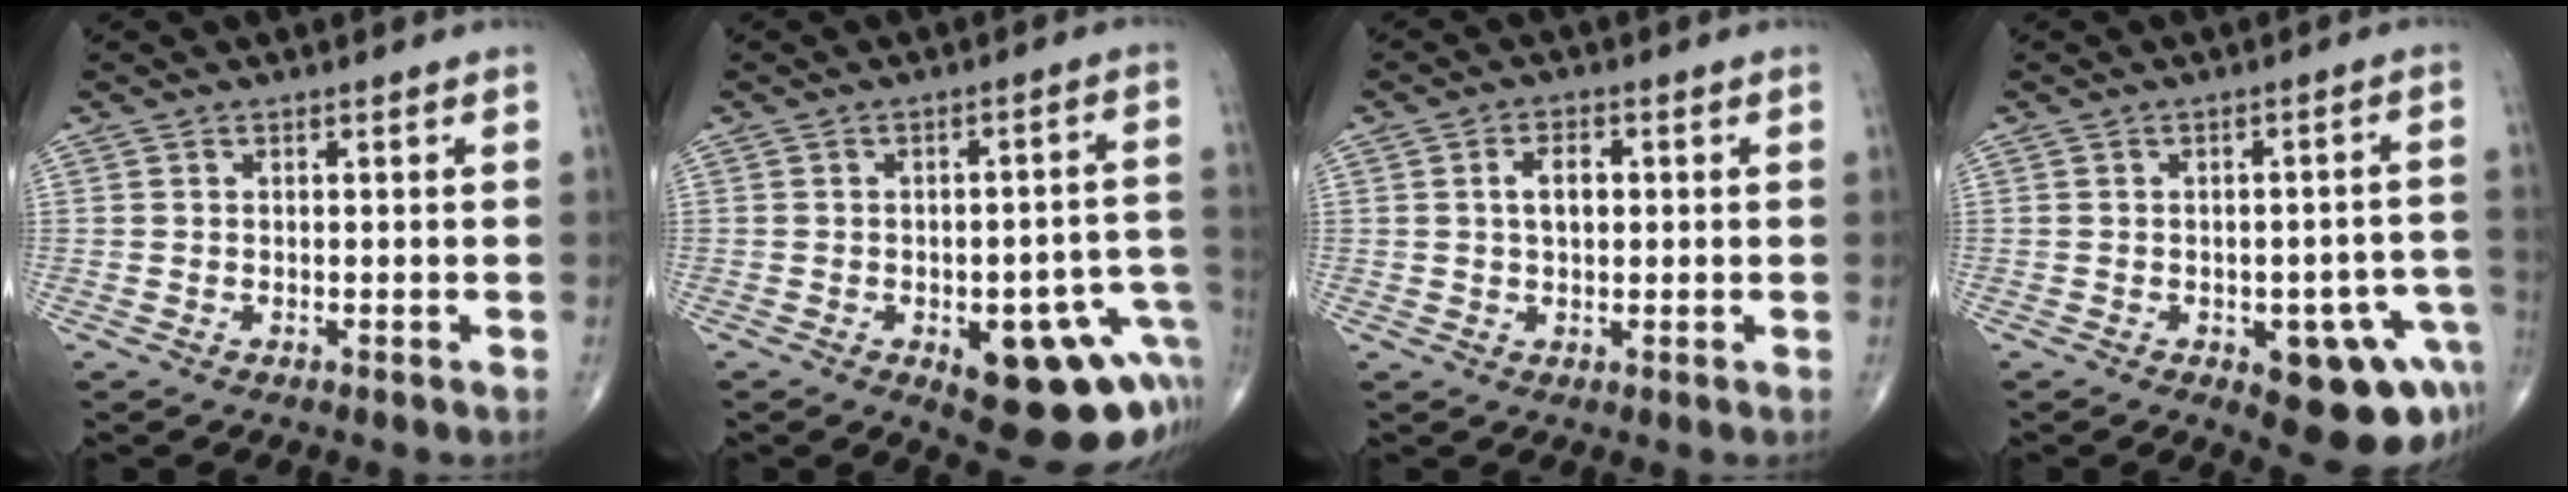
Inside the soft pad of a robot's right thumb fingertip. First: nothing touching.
{"total": 18.7, "force": [-6.5, 8.0, 15.5], "torque": [-0.120, 0.039, -0.059]}
{"total": 4.4, "force": [0.7, 2.6, 3.5], "torque": [-0.059, 0.005, 0.010]}
{"total": 13.1, "force": [-5.6, 6.0, 10.2], "torque": [-0.079, 0.033, -0.057]}